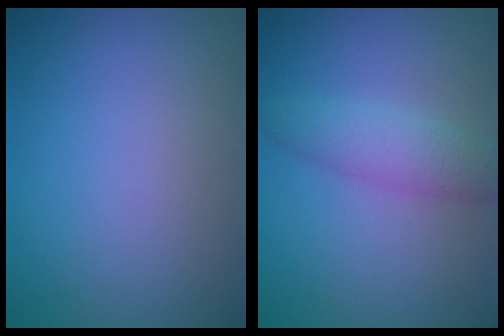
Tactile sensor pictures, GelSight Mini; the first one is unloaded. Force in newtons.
{"total": 3.1, "press": 3.1, "slide": 0.1}